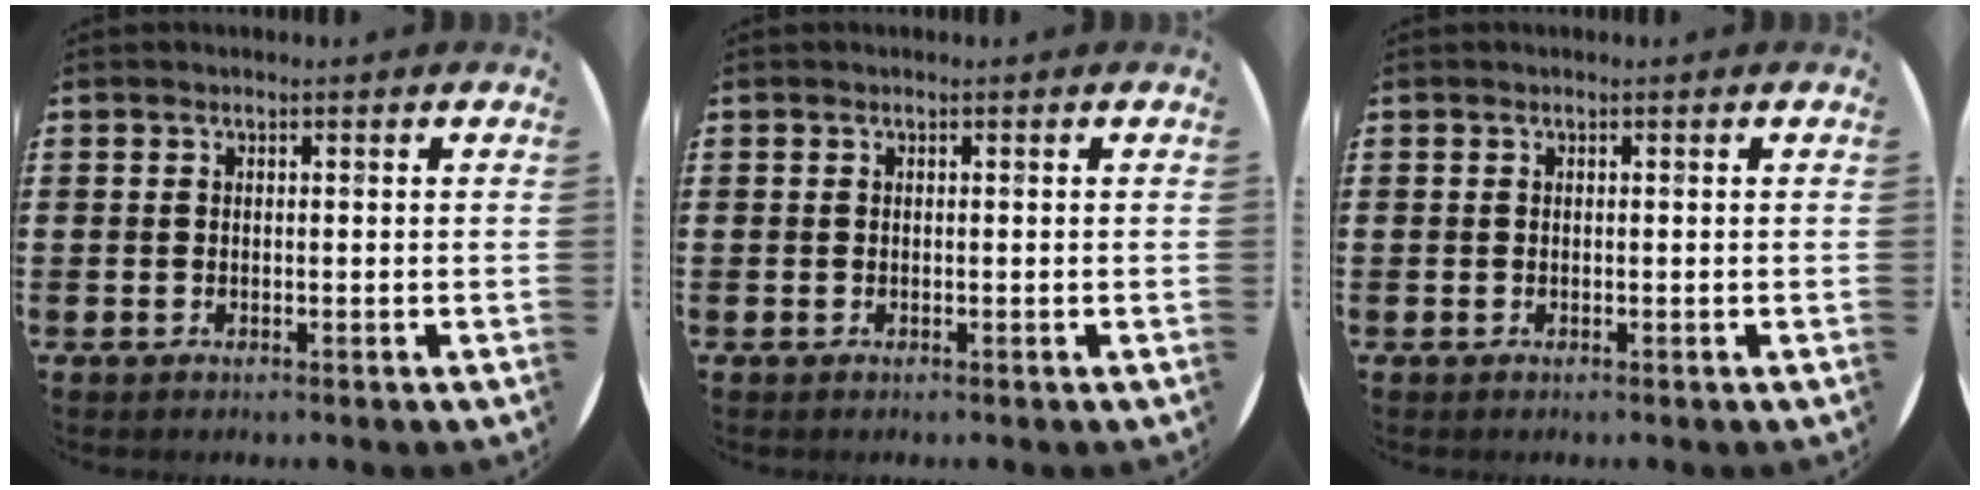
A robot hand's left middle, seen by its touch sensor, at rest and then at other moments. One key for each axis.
{"total": 0.0}
{"total": 0.0}